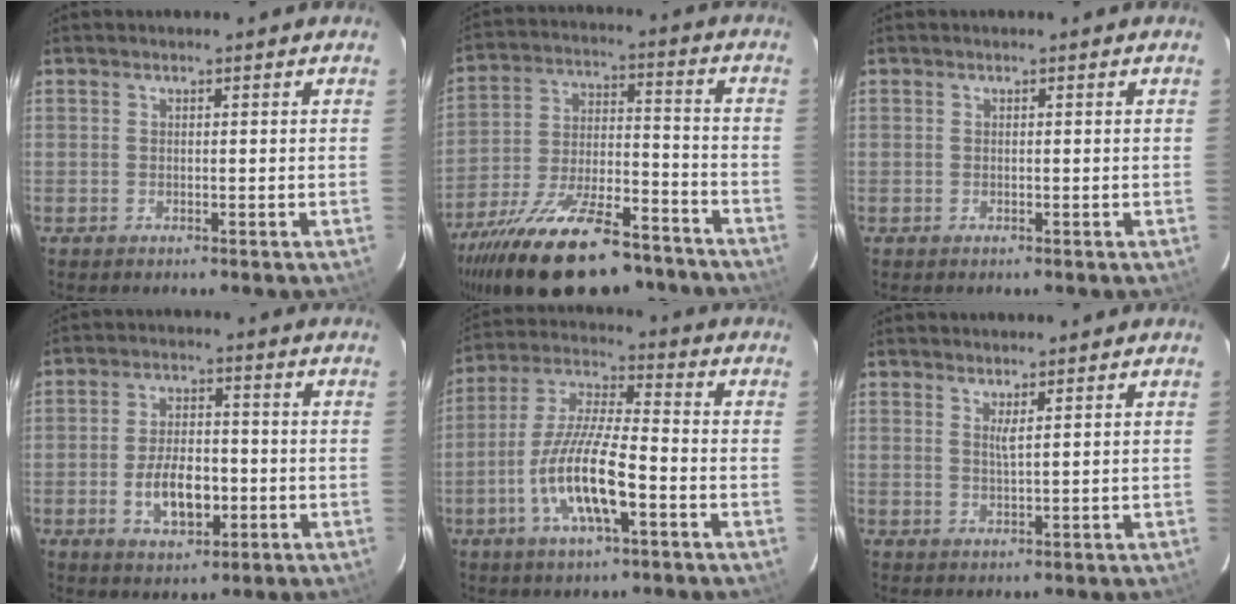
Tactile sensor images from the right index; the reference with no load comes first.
{"total": 27.0, "force": [-20.2, 10.0, 15.0], "torque": [-0.281, -0.027, -0.301]}
{"total": 0.0}
{"total": 8.8, "force": [-2.5, 4.6, 7.0], "torque": [-0.136, 0.003, -0.034]}
{"total": 13.6, "force": [-5.2, 3.1, 12.1], "torque": [-0.250, -0.007, -0.102]}
{"total": 1.7, "force": [1.2, 0.0, 1.2], "torque": [-0.024, -0.002, 0.020]}